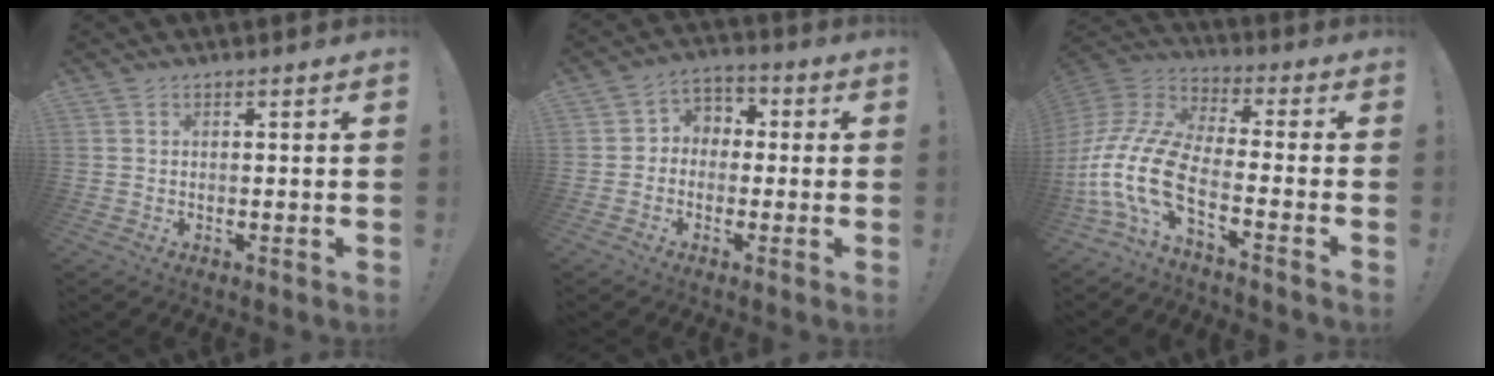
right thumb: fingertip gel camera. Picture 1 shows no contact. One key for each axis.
{"total": 5.6, "fx": -2.2, "fy": 4.9, "fz": 1.5, "tx": -0.025, "ty": 0.026, "tz": -0.035}
{"total": 17.3, "fx": -5.7, "fy": 8.7, "fz": 13.9, "tx": -0.304, "ty": 0.017, "tz": -0.099}